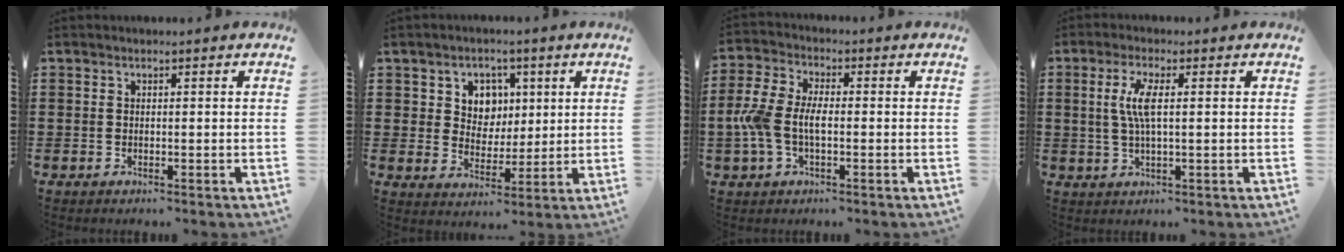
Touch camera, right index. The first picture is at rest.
{"total": 5.4, "force": [2.0, 4.8, 1.7], "torque": [-0.050, 0.011, 0.032]}
{"total": 7.0, "force": [-1.2, 3.9, 5.7], "torque": [-0.150, -0.005, -0.034]}
{"total": 4.8, "force": [0.6, 0.8, 4.7], "torque": [-0.105, -0.005, 0.003]}